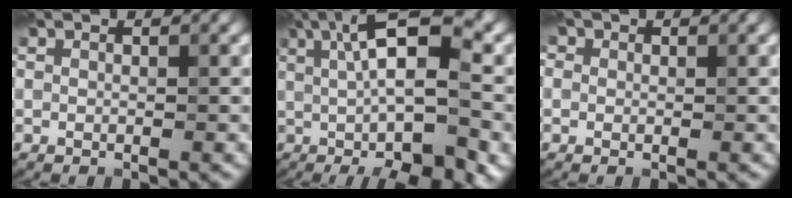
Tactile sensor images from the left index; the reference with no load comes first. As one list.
[{"total": 12.6, "force": [0.0, 3.6, 12.0], "torque": [-0.145, 0.012, 0.002]}, {"total": 1.6, "force": [0.7, 1.3, 0.6], "torque": [-0.002, 0.012, -0.013]}]